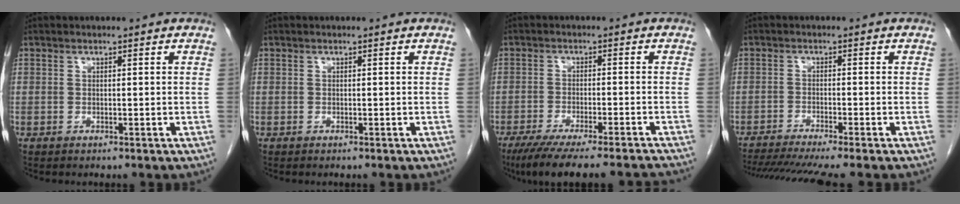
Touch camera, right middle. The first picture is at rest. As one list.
[{"total": 0.0}, {"total": 16.0, "force": [-14.2, 0.4, 7.4], "torque": [-0.094, -0.033, -0.202]}, {"total": 11.4, "force": [-9.9, -0.9, 5.7], "torque": [-0.070, -0.021, -0.152]}]